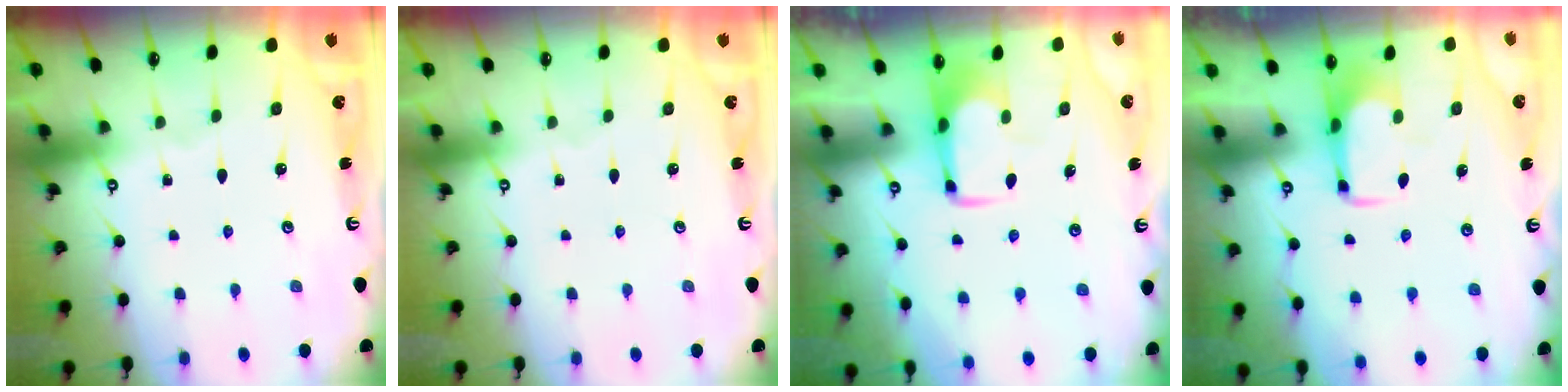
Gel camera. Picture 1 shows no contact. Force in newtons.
{"total": 0.0}
{"total": 2.0, "press": 2.0, "slide": 0.4}
{"total": 1.5, "press": 1.4, "slide": 0.5}